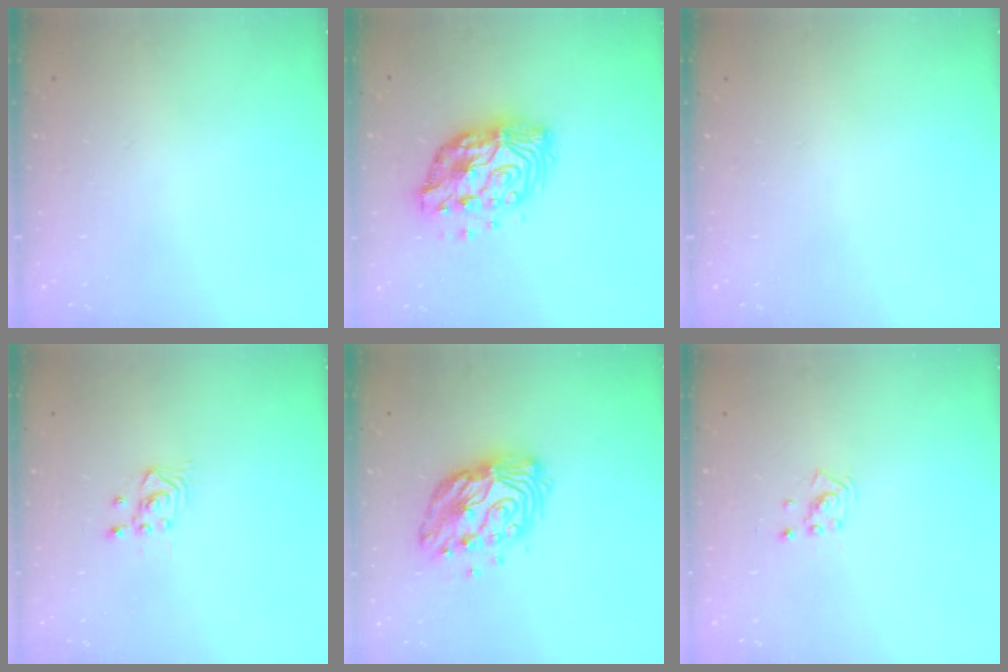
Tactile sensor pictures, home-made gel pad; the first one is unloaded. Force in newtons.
{"total": 14.0, "press": 13.9, "slide": 1.1}
{"total": 0.0}
{"total": 2.5, "press": 2.5, "slide": 0.3}
{"total": 13.0, "press": 13.0, "slide": 0.9}
{"total": 1.9, "press": 1.9, "slide": 0.1}